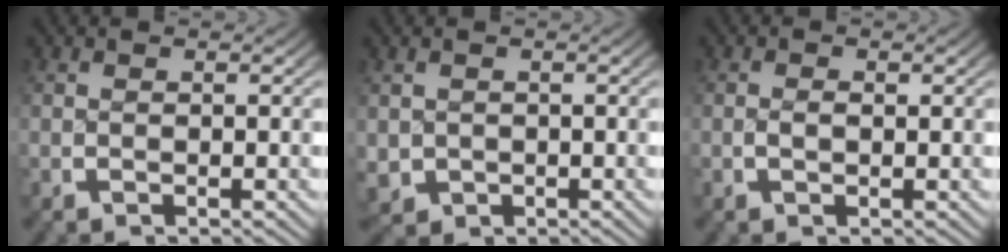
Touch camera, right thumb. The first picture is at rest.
{"total": 3.3, "force": [-0.8, 3.0, 1.2], "torque": [-0.040, -0.029, 0.001]}
{"total": 0.8, "force": [-0.1, 0.4, 0.7], "torque": [-0.019, -0.003, 0.001]}